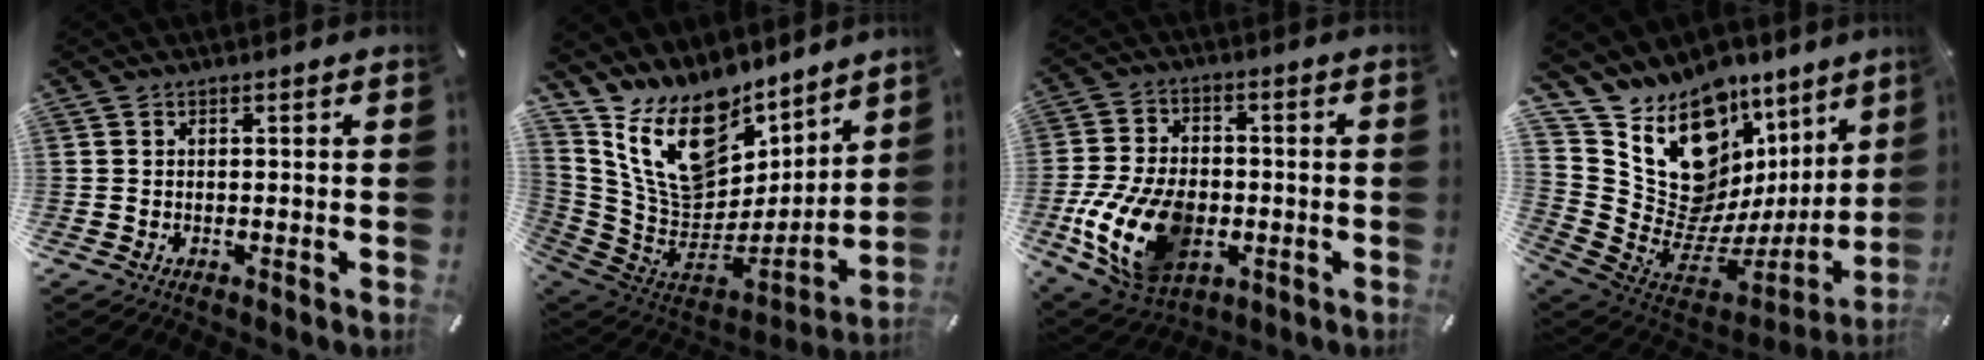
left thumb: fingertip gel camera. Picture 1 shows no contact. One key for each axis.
{"total": 19.0, "fx": 10.8, "fy": 11.9, "fz": 10.2, "tx": -0.182, "ty": -0.089, "tz": 0.197}
{"total": 17.8, "fx": -4.4, "fy": 12.2, "fz": 12.2, "tx": -0.253, "ty": 0.010, "tz": -0.074}
{"total": 16.1, "fx": 7.5, "fy": 12.1, "fz": 7.5, "tx": -0.136, "ty": -0.115, "tz": 0.153}